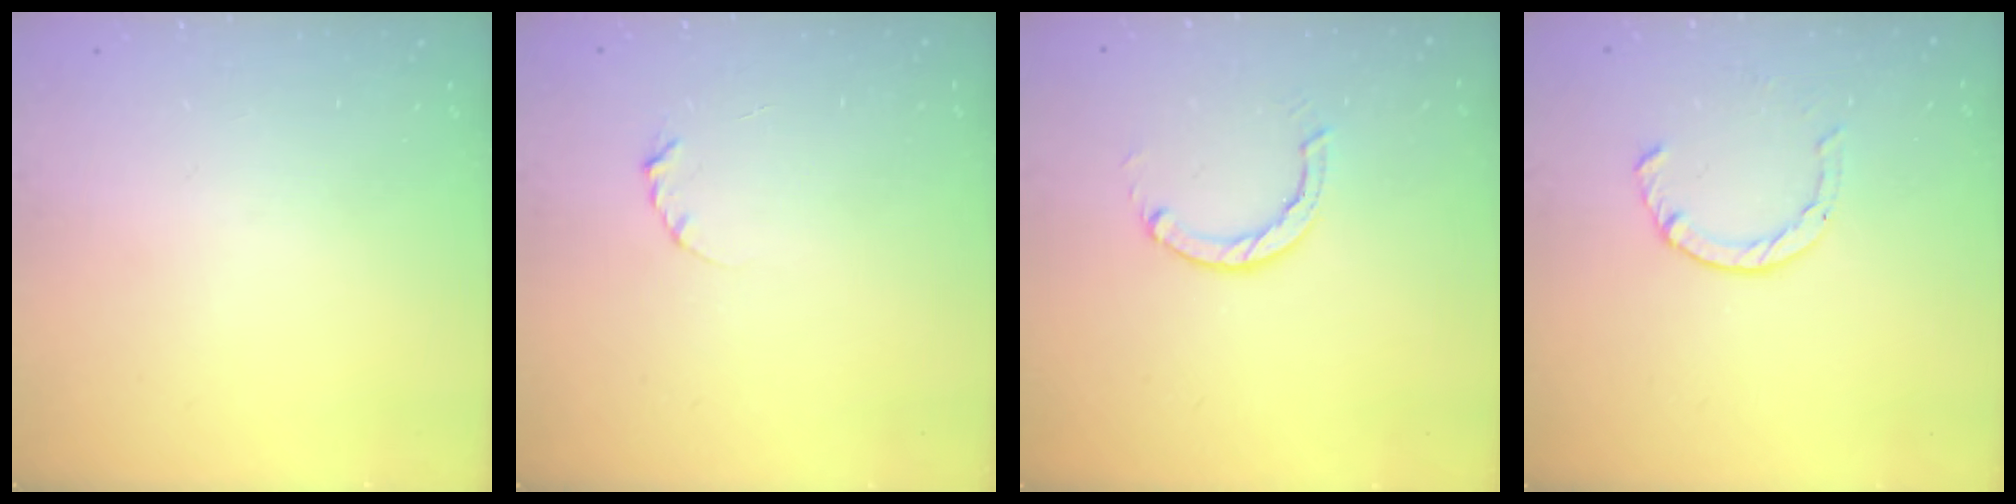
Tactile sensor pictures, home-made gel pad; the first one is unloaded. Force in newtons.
{"total": 2.3, "press": 2.3, "slide": 0.4}
{"total": 2.9, "press": 2.9, "slide": 0.4}
{"total": 2.4, "press": 2.4, "slide": 0.2}